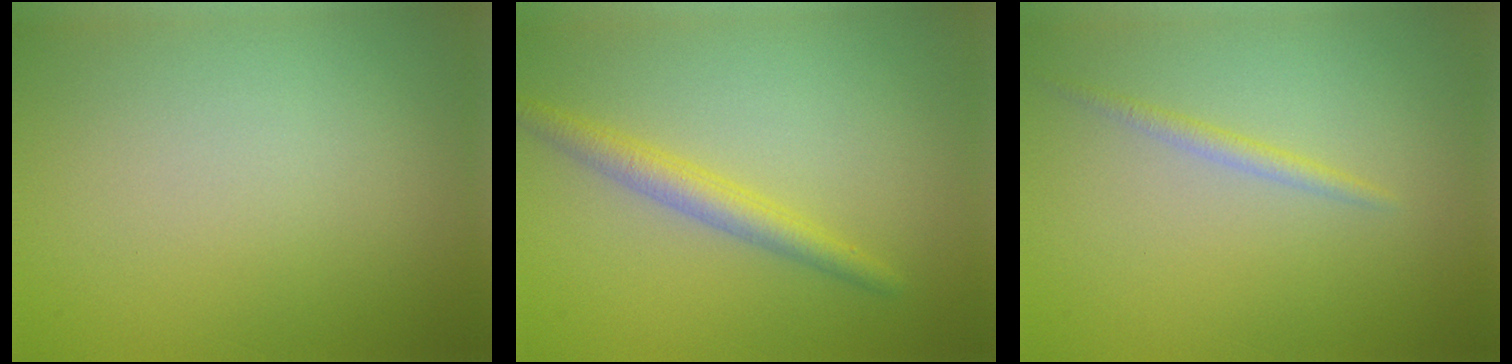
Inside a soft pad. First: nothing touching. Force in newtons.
{"total": 2.6, "press": 2.6, "slide": 0.1}
{"total": 1.2, "press": 1.2, "slide": 0.0}